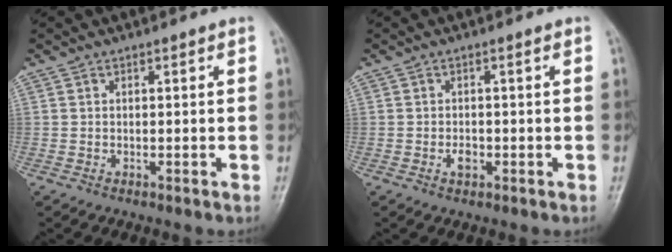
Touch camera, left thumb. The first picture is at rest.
{"total": 1.8, "force": [-0.6, 1.1, 1.3], "torque": [-0.017, 0.001, -0.009]}